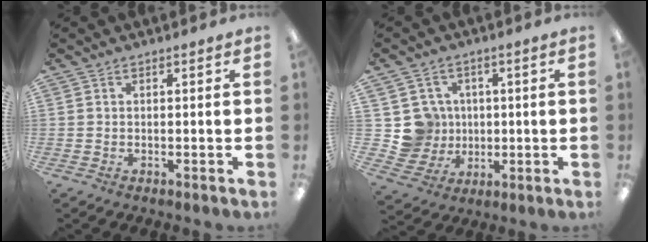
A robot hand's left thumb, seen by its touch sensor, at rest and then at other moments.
{"total": 8.3, "force": [1.4, 8.2, 0.9], "torque": [-0.032, 0.004, 0.038]}